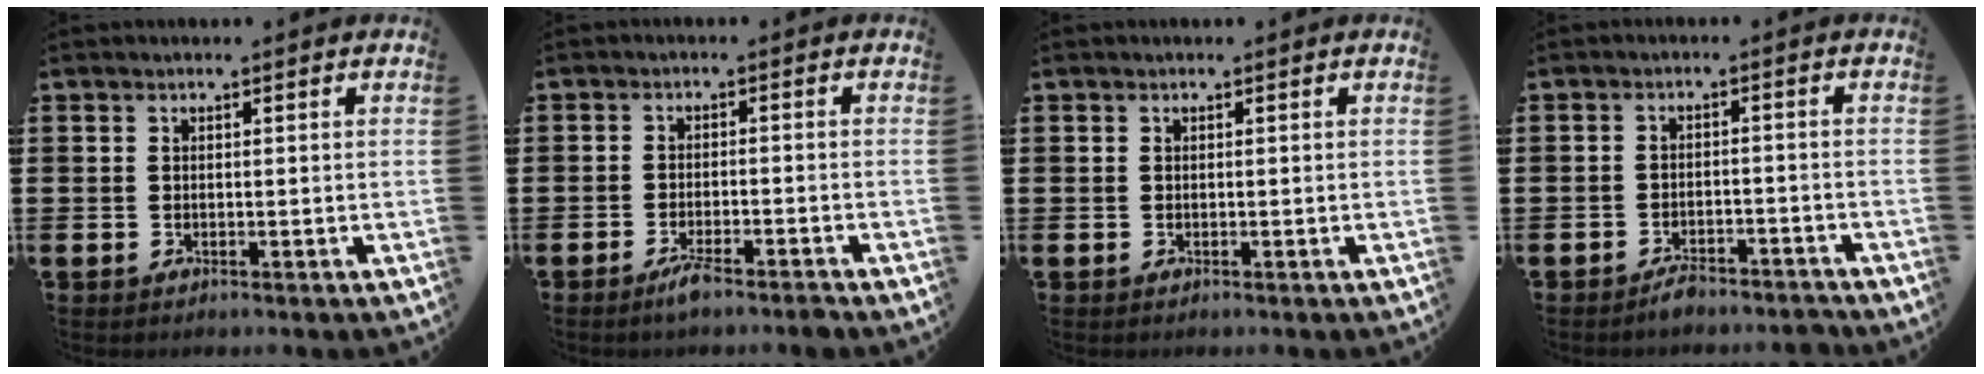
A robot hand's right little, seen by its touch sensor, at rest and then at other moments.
{"total": 2.6, "force": [-1.9, 0.1, 1.8], "torque": [-0.029, 0.002, -0.035]}
{"total": 0.0}
{"total": 2.2, "force": [-2.1, 0.4, 0.5], "torque": [-0.014, 0.007, -0.043]}